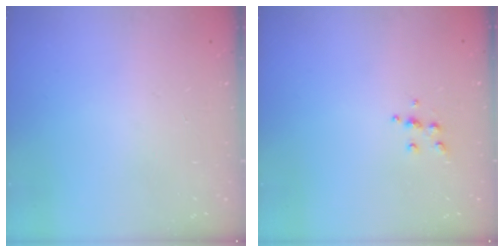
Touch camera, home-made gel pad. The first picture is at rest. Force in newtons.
{"total": 5.3, "press": 5.2, "slide": 0.5}